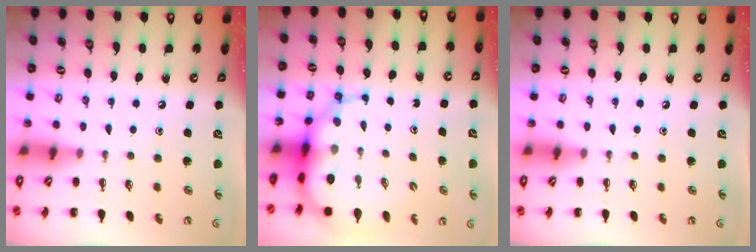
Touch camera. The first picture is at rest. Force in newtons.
{"total": 9.1, "press": 8.7, "slide": 2.6}
{"total": 0.0}